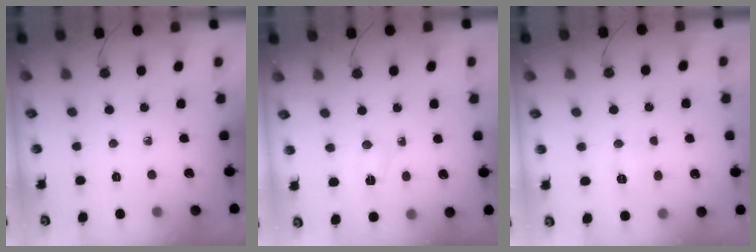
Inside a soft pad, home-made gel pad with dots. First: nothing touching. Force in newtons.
{"total": 2.3, "press": 2.2, "slide": 0.6}
{"total": 6.2, "press": 6.2, "slide": 0.5}